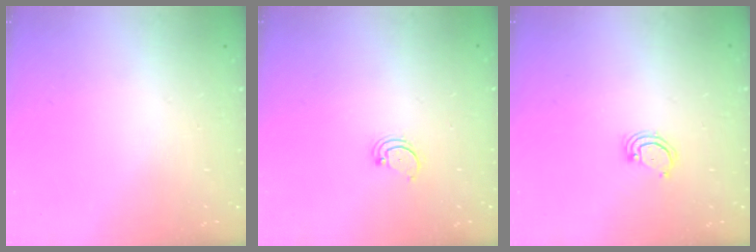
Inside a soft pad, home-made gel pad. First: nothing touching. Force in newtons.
{"total": 2.6, "press": 2.5, "slide": 0.3}
{"total": 2.9, "press": 2.9, "slide": 0.2}